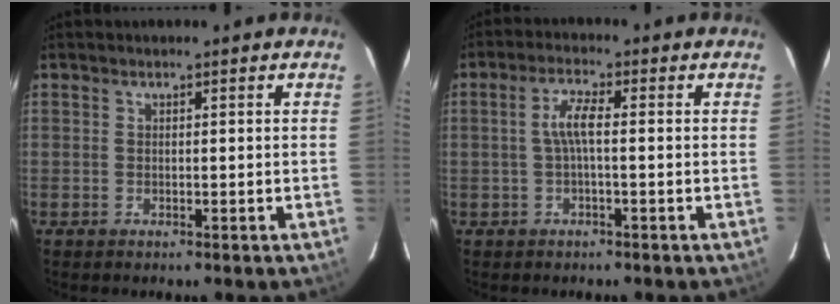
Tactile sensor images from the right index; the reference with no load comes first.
{"total": 3.9, "force": [-0.1, 0.7, 3.9], "torque": [-0.076, 0.007, -0.001]}